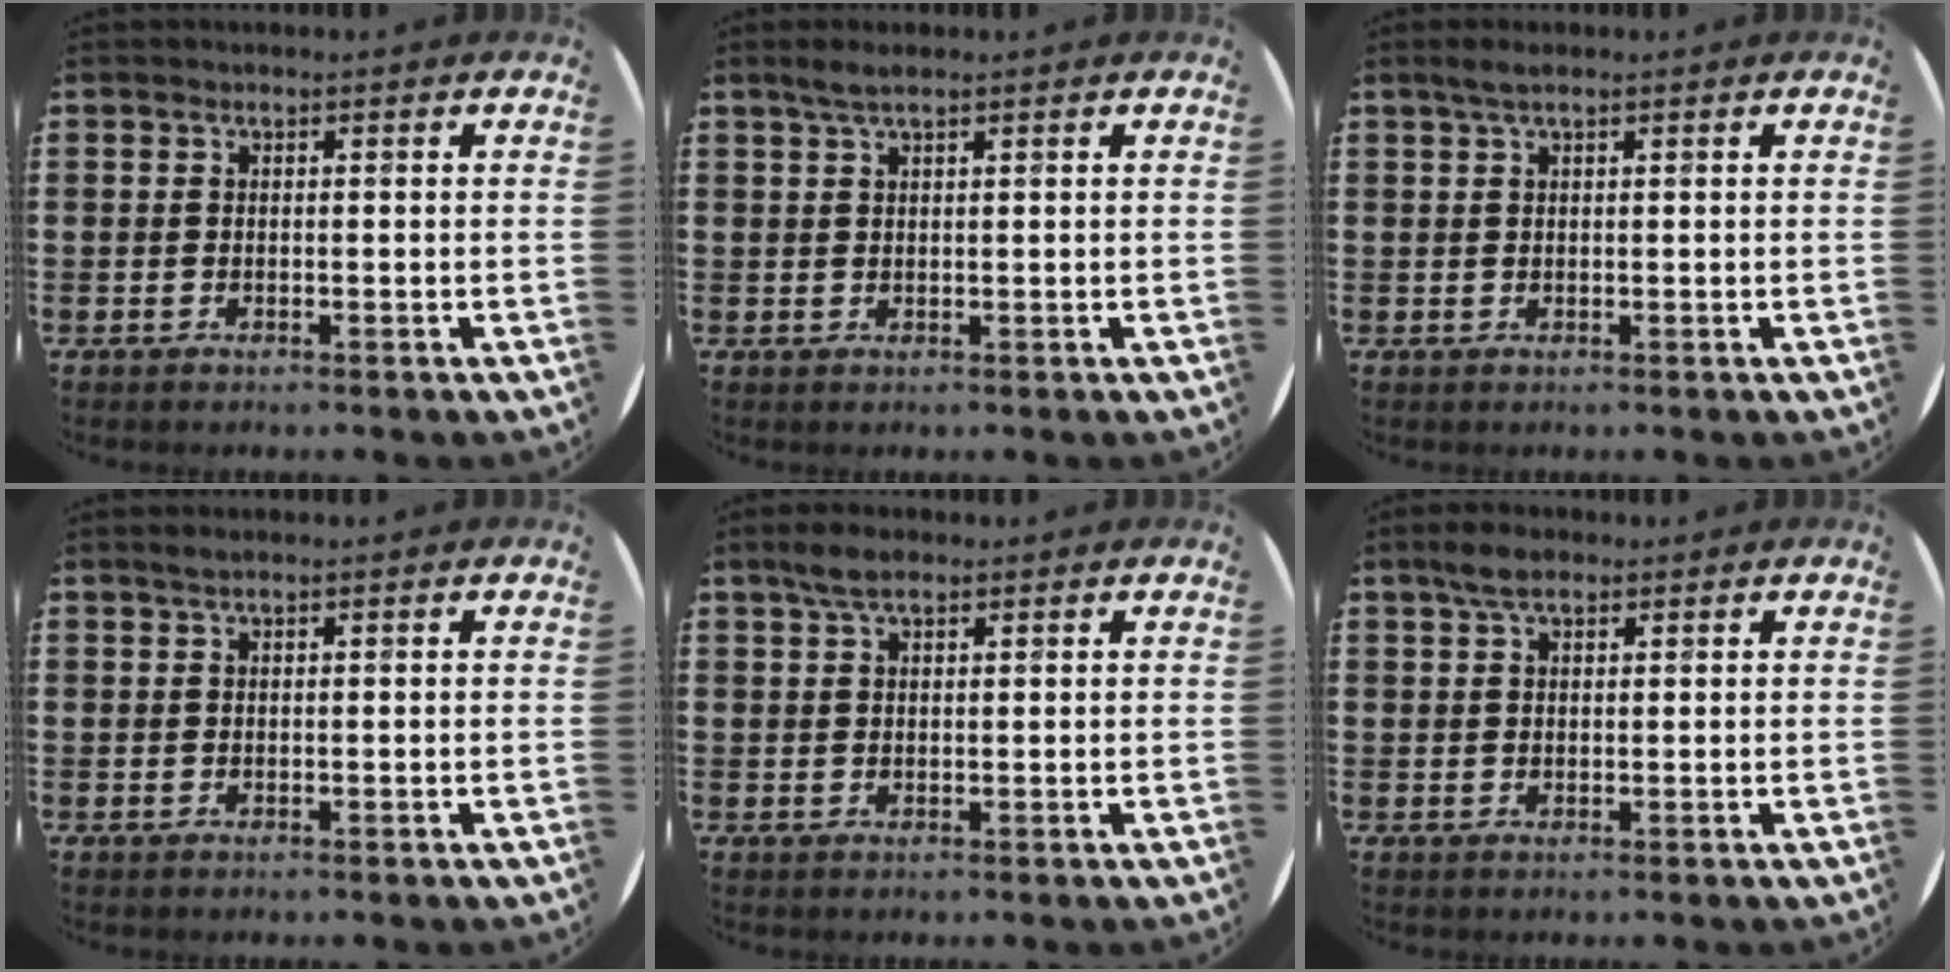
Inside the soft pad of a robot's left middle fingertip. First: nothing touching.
{"total": 1.9, "force": [1.4, 0.2, 1.3], "torque": [-0.026, 0.003, 0.025]}
{"total": 1.4, "force": [0.9, 0.1, 1.0], "torque": [-0.021, 0.003, 0.016]}
{"total": 0.7, "force": [0.5, 0.0, 0.5], "torque": [-0.010, 0.001, 0.010]}
{"total": 3.0, "force": [2.1, 1.1, 1.8], "torque": [-0.031, 0.003, 0.036]}
{"total": 3.1, "force": [2.2, 1.3, 1.7], "torque": [-0.031, 0.004, 0.038]}